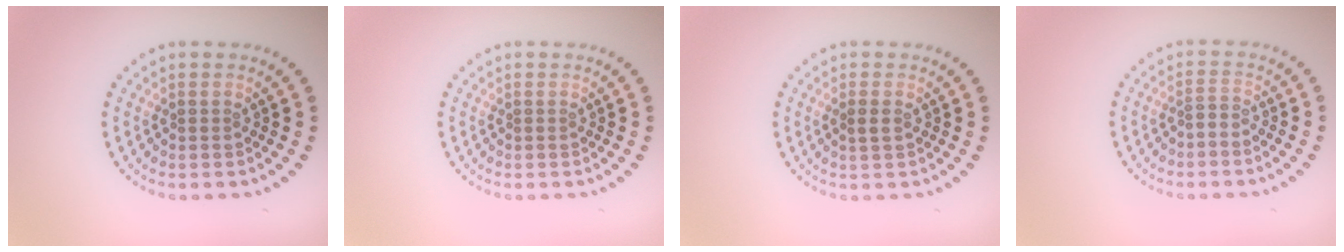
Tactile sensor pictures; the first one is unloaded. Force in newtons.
{"total": 0.0}
{"total": 1.1, "press": 1.1, "slide": 0.2}
{"total": 0.8, "press": 0.6, "slide": 0.5}